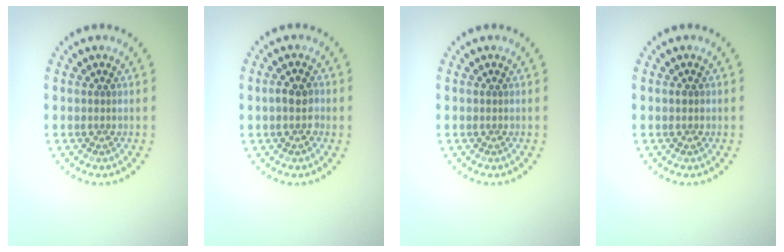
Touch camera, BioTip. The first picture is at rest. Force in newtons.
{"total": 2.0, "press": 1.9, "slide": 0.4}
{"total": 0.0}
{"total": 0.8, "press": 0.8, "slide": 0.0}